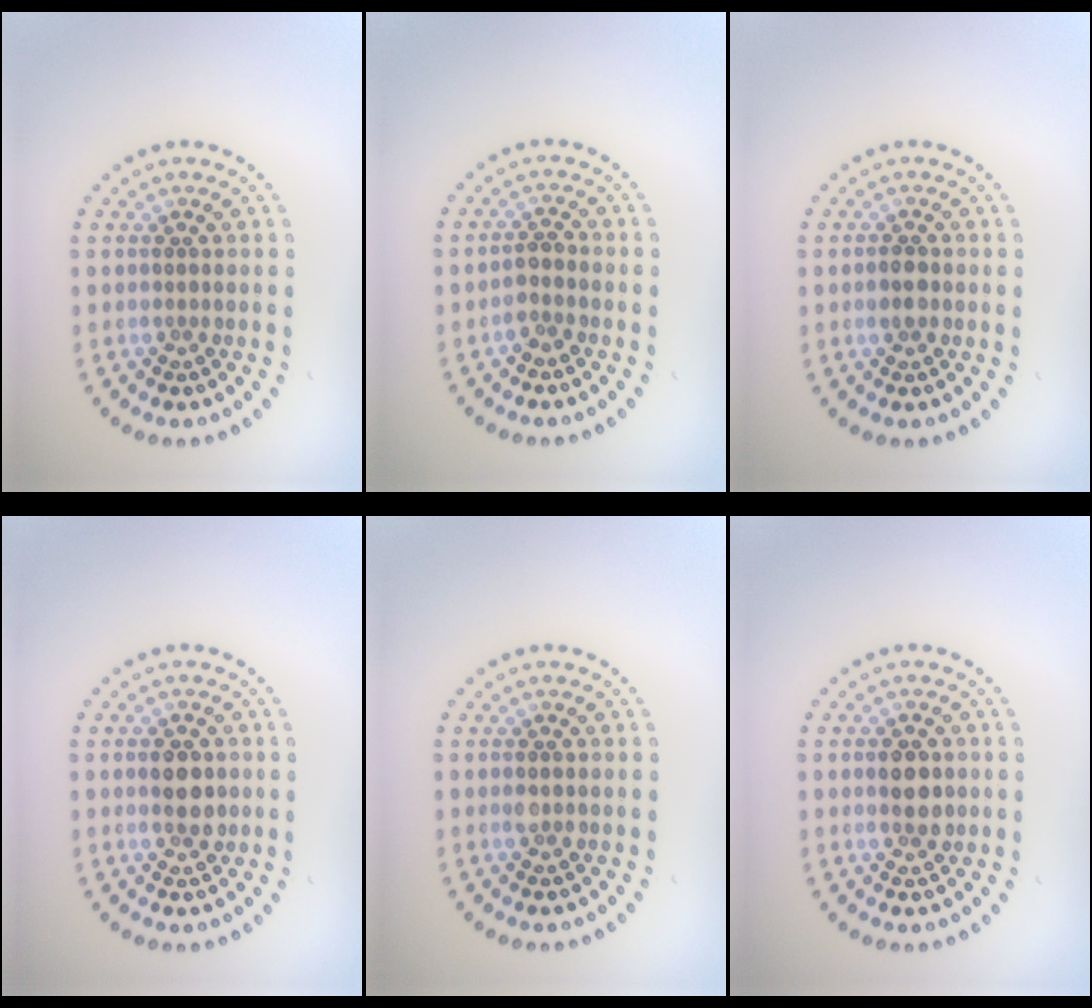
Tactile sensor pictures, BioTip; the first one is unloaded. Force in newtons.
{"total": 1.7, "press": 1.4, "slide": 1.0}
{"total": 1.4, "press": 1.4, "slide": 0.2}
{"total": 2.8, "press": 2.8, "slide": 0.2}
{"total": 1.2, "press": 1.2, "slide": 0.0}
{"total": 2.5, "press": 2.5, "slide": 0.2}